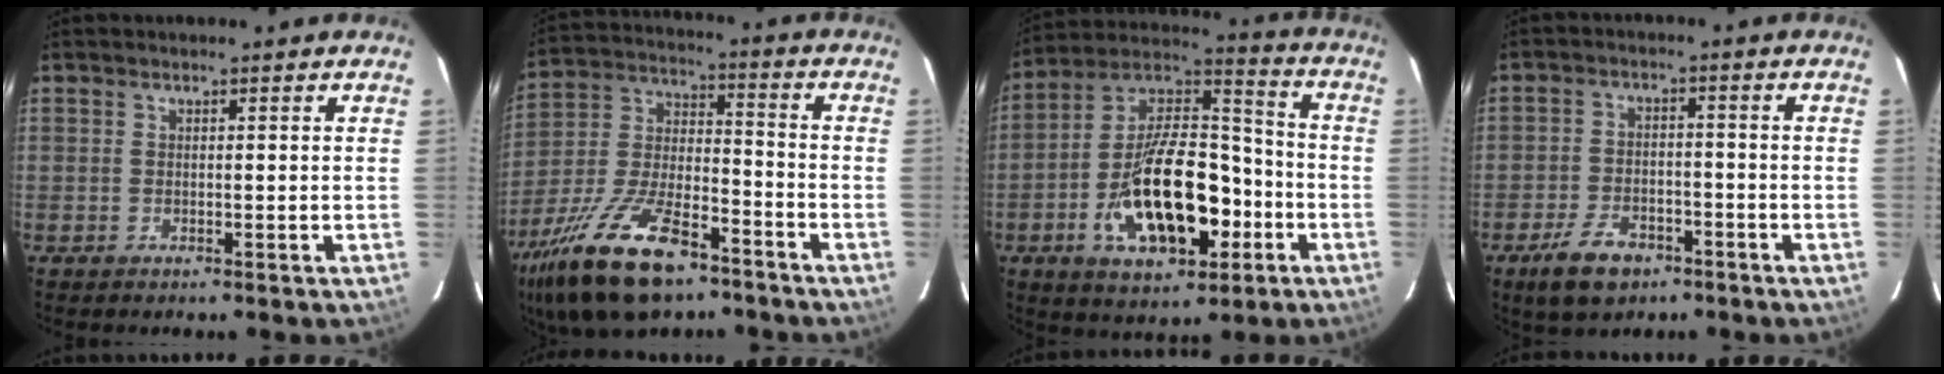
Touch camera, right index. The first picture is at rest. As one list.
[{"total": 22.2, "force": [-14.3, 8.7, 14.5], "torque": [-0.300, -0.021, -0.252]}, {"total": 21.8, "force": [-7.2, 10.7, 17.6], "torque": [-0.328, 0.014, -0.113]}, {"total": 8.5, "force": [-5.5, 4.7, 4.6], "torque": [-0.113, 0.002, -0.089]}]